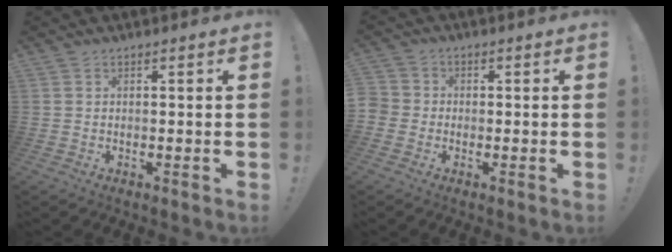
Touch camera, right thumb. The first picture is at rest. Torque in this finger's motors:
{"motor_torque": [0.08, 1.39, 1.67, -0.32, 0.55]}